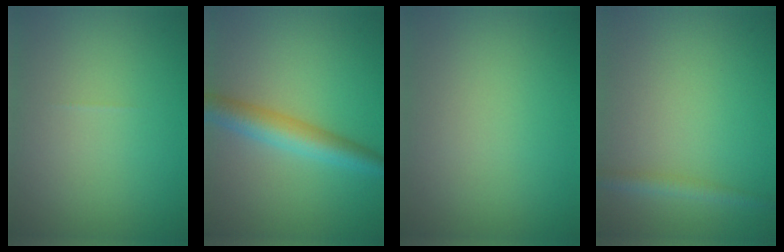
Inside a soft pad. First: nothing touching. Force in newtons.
{"total": 4.4, "press": 4.4, "slide": 0.1}
{"total": 0.0}
{"total": 1.6, "press": 1.6, "slide": 0.0}